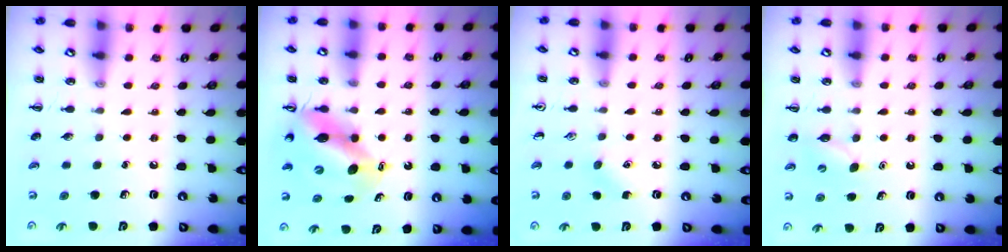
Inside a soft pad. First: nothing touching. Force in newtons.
{"total": 11.0, "press": 10.4, "slide": 3.4}
{"total": 4.4, "press": 4.2, "slide": 1.2}
{"total": 5.4, "press": 5.2, "slide": 1.5}